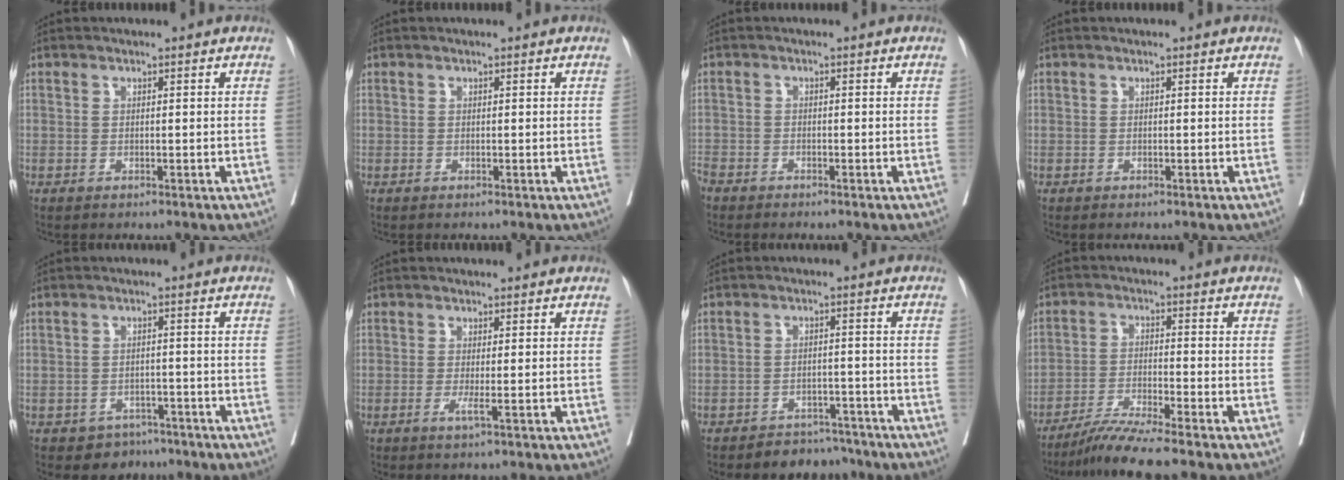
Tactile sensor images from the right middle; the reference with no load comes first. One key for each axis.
{"total": 0.0}
{"total": 2.5, "fx": -2.3, "fy": 0.6, "fz": 0.6, "tx": -0.011, "ty": -0.005, "tz": -0.048}
{"total": 0.0}
{"total": 3.7, "fx": -2.6, "fy": 2.6, "fz": 0.1, "tx": 0.001, "ty": 0.011, "tz": -0.034}
{"total": 1.4, "fx": -0.4, "fy": -0.2, "fz": 1.4, "tx": -0.027, "ty": -0.004, "tz": -0.009}
{"total": 5.1, "fx": -4.4, "fy": 2.5, "fz": 0.0, "tx": 0.012, "ty": 0.010, "tz": -0.064}
{"total": 6.2, "fx": -5.3, "fy": -1.4, "fz": 2.9, "tx": -0.054, "ty": -0.027, "tz": -0.103}